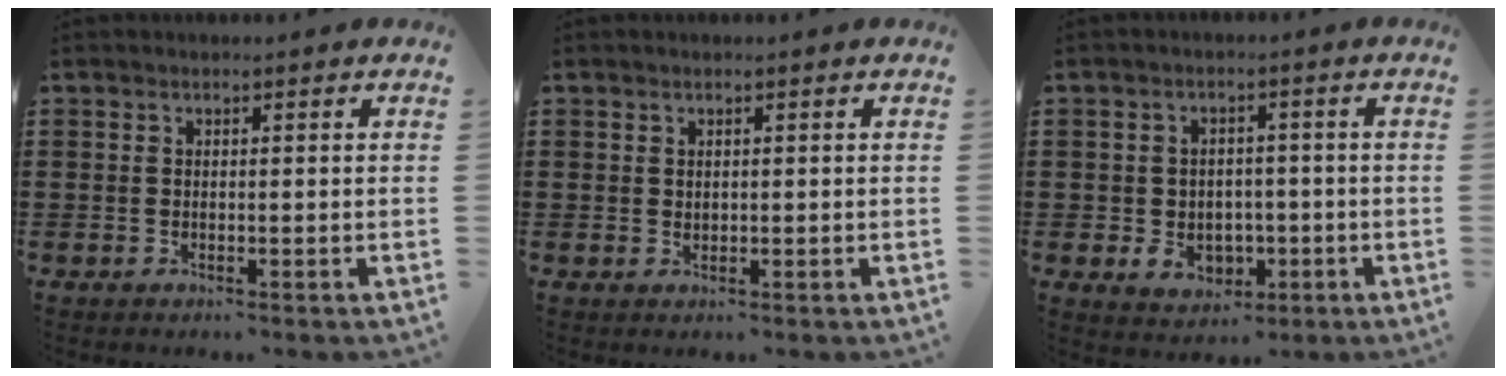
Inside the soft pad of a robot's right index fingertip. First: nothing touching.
{"total": 0.7, "force": [0.5, 0.5, 0.0], "torque": [-0.001, 0.004, 0.009]}
{"total": 4.1, "force": [-0.7, 3.7, 1.6], "torque": [-0.033, 0.008, -0.015]}